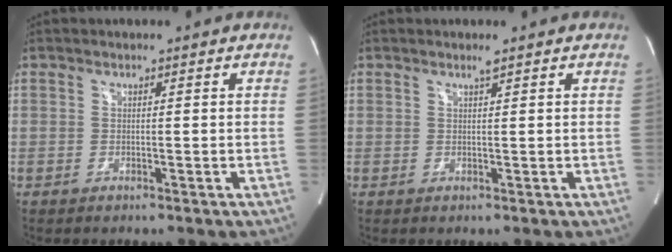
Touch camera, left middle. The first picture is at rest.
{"total": 0.7, "force": [0.6, -0.1, 0.4], "torque": [-0.012, -0.002, 0.013]}